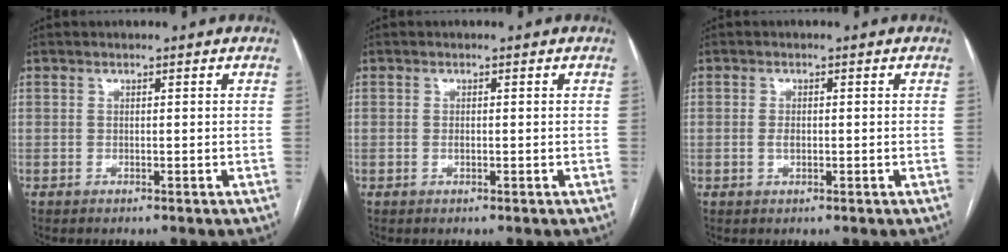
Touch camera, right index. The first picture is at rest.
{"total": 0.8, "force": [-0.2, 0.3, 0.7], "torque": [-0.016, 0.000, -0.003]}
{"total": 1.6, "force": [-0.3, 0.7, 1.4], "torque": [-0.028, 0.001, -0.004]}